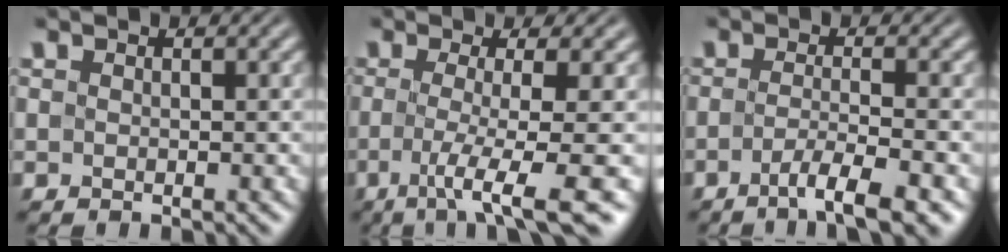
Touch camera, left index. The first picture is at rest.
{"total": 6.4, "force": [-1.7, 1.0, 6.0], "torque": [-0.098, -0.014, -0.034]}
{"total": 4.3, "force": [-2.3, 0.7, 3.5], "torque": [-0.055, -0.005, -0.048]}